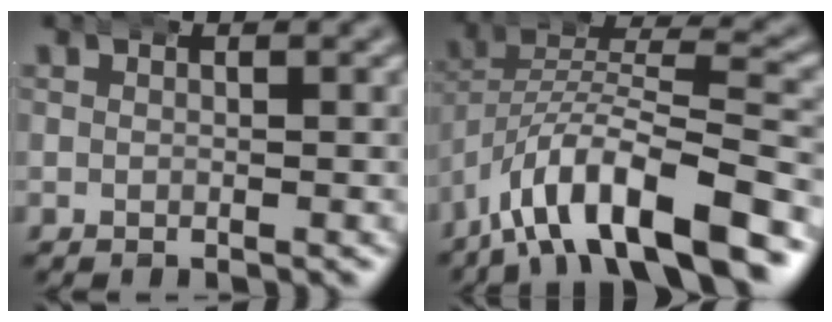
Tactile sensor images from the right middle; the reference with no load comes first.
{"total": 11.1, "force": [-4.6, 6.1, 8.0], "torque": [-0.147, -0.023, -0.071]}